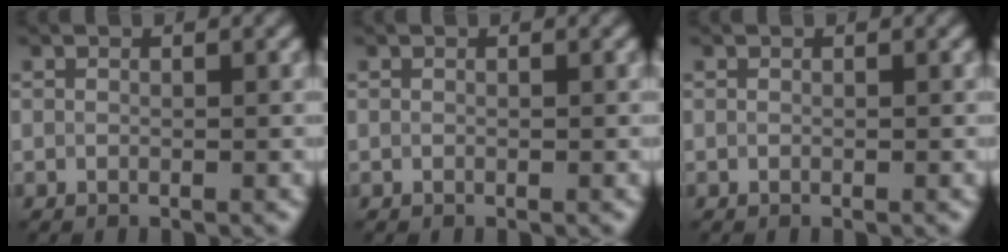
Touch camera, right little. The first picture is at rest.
{"total": 0.0}
{"total": 0.0}